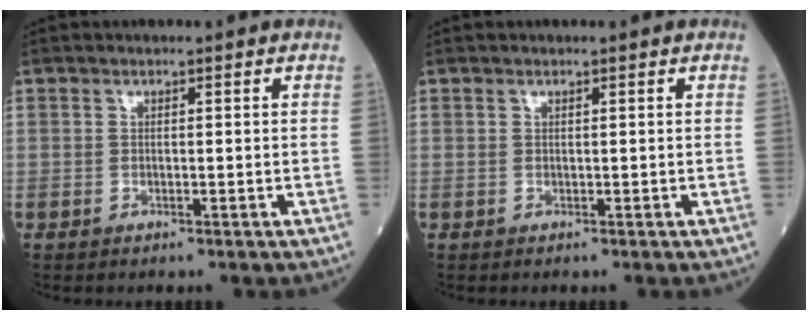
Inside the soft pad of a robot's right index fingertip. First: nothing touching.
{"total": 0.0}